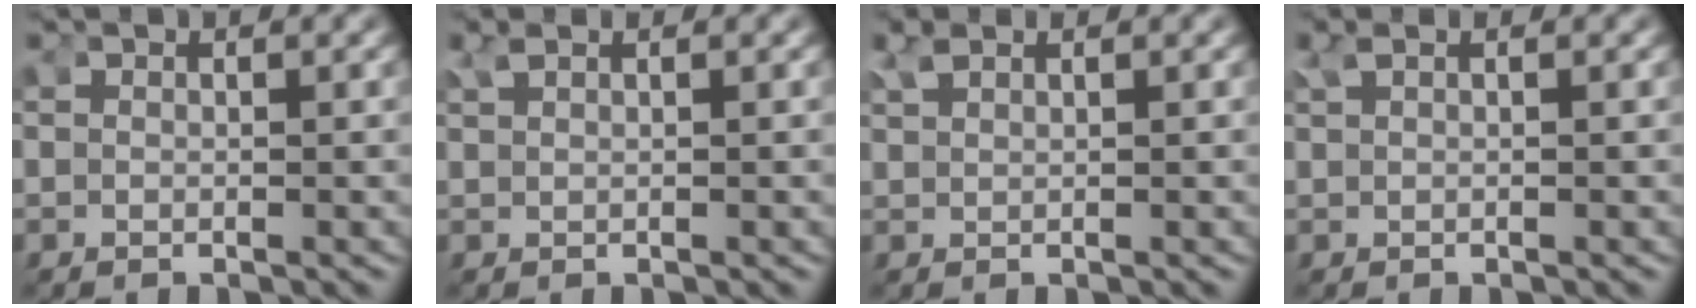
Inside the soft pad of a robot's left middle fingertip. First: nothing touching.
{"total": 0.6, "force": [0.6, -0.1, 0.2], "torque": [-0.008, 0.002, 0.016]}
{"total": 1.0, "force": [0.9, 0.2, 0.2], "torque": [-0.012, 0.001, 0.023]}
{"total": 0.6, "force": [0.5, 0.0, 0.3], "torque": [-0.012, 0.005, 0.013]}